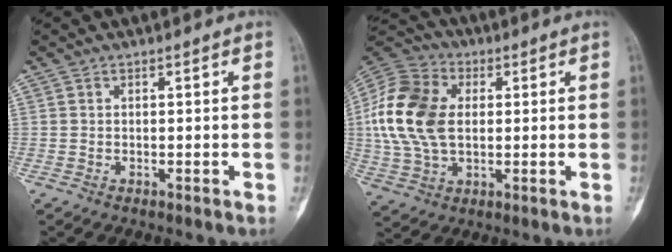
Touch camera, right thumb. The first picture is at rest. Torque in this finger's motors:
{"motor_torque": [0.95, 1.82, 1.11, -0.52, 0.42]}